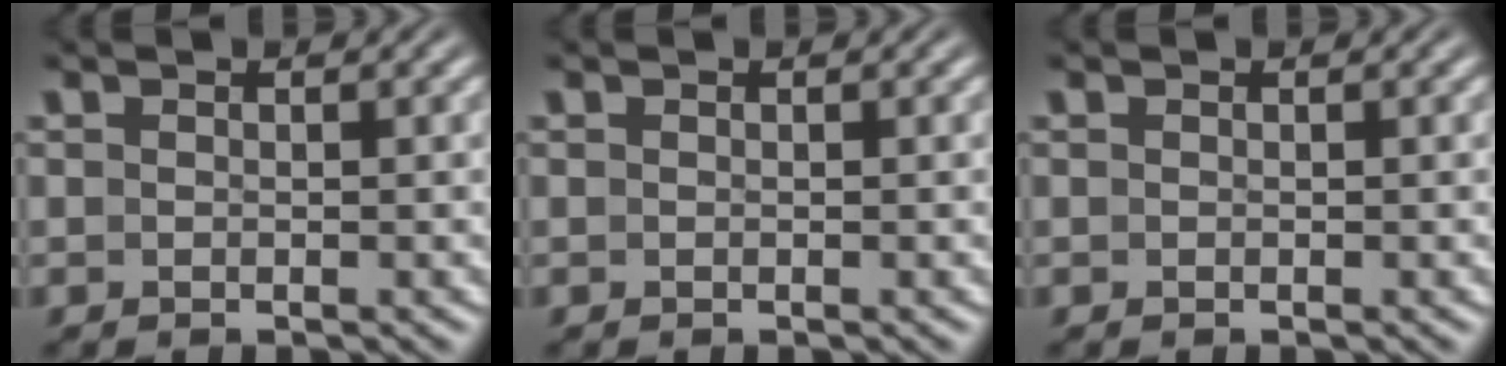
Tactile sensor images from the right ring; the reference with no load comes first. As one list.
[{"total": 0.0}, {"total": 0.0}]